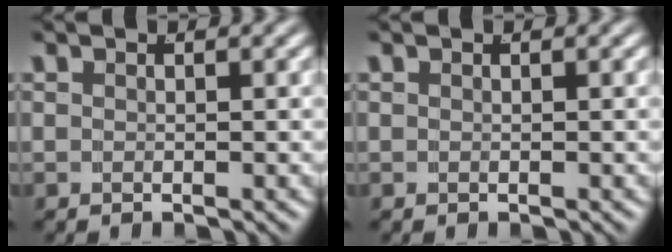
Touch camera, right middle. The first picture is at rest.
{"total": 0.0}